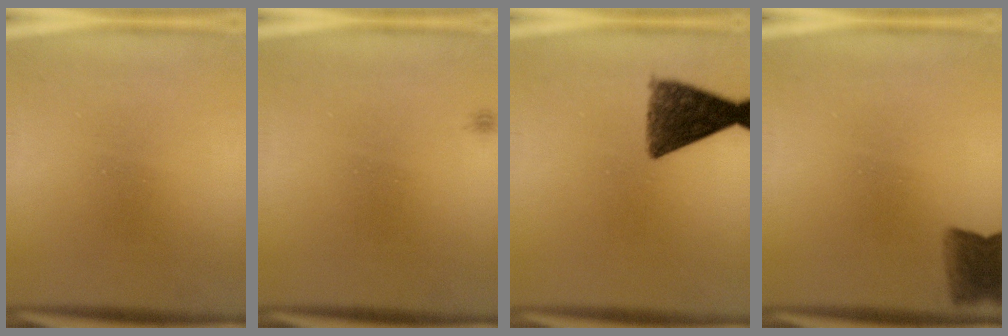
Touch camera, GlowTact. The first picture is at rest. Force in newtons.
{"total": 0.6}
{"total": 9.7}
{"total": 5.6}